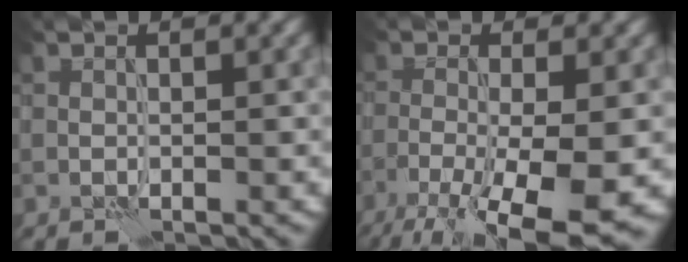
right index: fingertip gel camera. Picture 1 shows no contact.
{"total": 10.1, "force": [-5.6, 2.7, 8.0], "torque": [-0.147, -0.019, -0.095]}